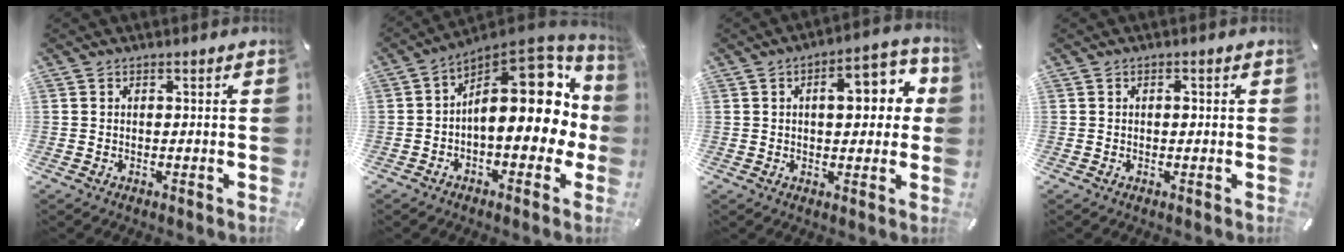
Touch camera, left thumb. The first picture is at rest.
{"total": 20.9, "force": [3.1, 11.0, 17.4], "torque": [-0.238, -0.040, 0.059]}
{"total": 11.7, "force": [2.5, 6.0, 9.8], "torque": [-0.120, -0.005, 0.034]}
{"total": 1.1, "force": [0.1, 0.6, 0.9], "torque": [-0.010, -0.001, -0.002]}